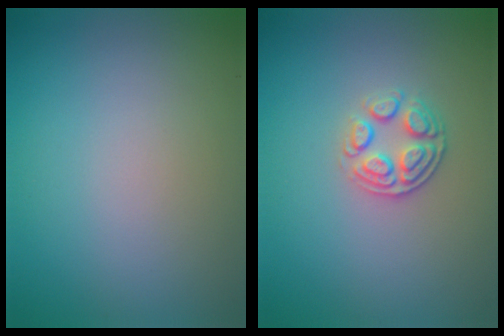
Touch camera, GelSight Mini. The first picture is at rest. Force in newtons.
{"total": 2.7, "press": 2.4, "slide": 1.2}